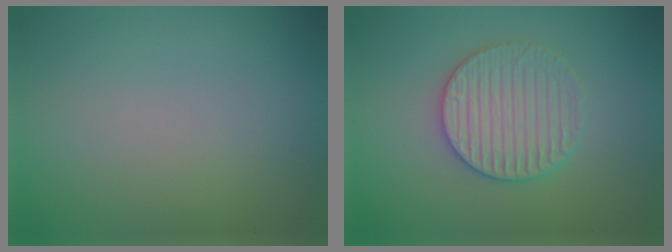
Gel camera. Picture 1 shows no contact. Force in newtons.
{"total": 3.7, "press": 3.6, "slide": 0.8}